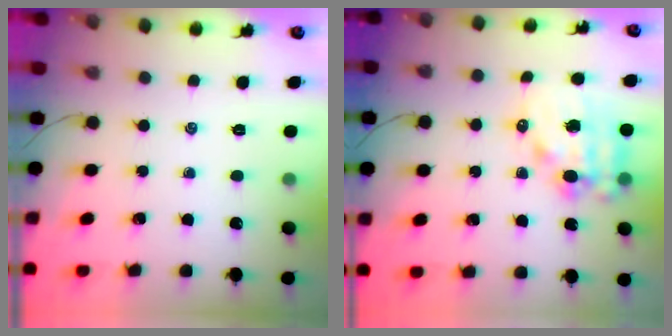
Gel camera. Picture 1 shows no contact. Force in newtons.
{"total": 13.4, "press": 13.0, "slide": 3.3}